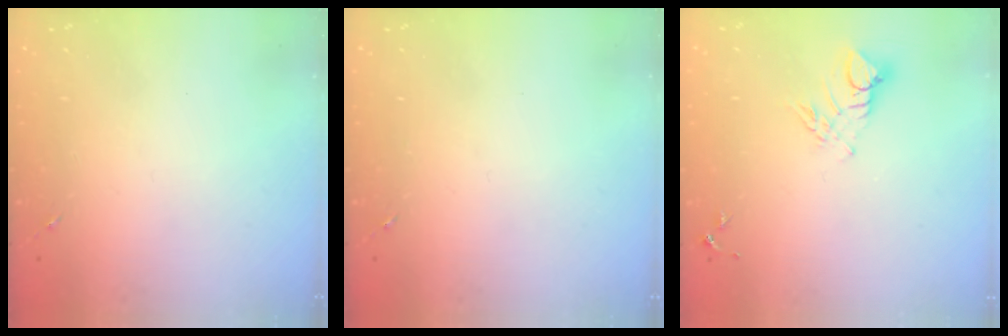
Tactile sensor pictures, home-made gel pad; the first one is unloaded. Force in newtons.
{"total": 0.0}
{"total": 6.5, "press": 6.5, "slide": 0.3}